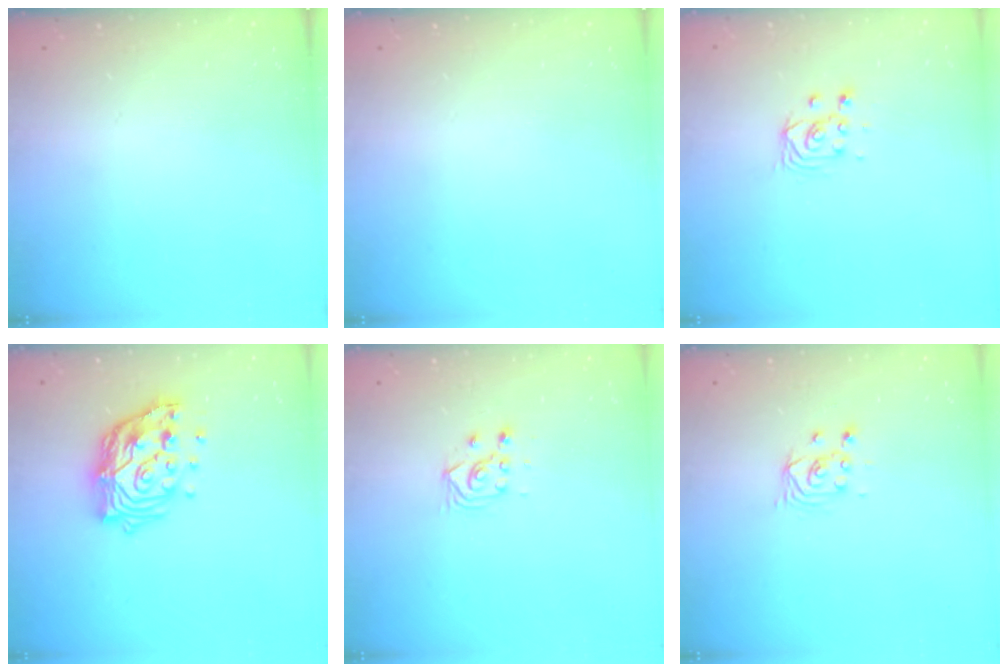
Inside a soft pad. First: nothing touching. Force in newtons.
{"total": 0.0}
{"total": 3.5, "press": 3.5, "slide": 0.2}
{"total": 17.0, "press": 16.9, "slide": 1.5}
{"total": 3.5, "press": 3.4, "slide": 0.9}
{"total": 2.9, "press": 2.9, "slide": 0.1}